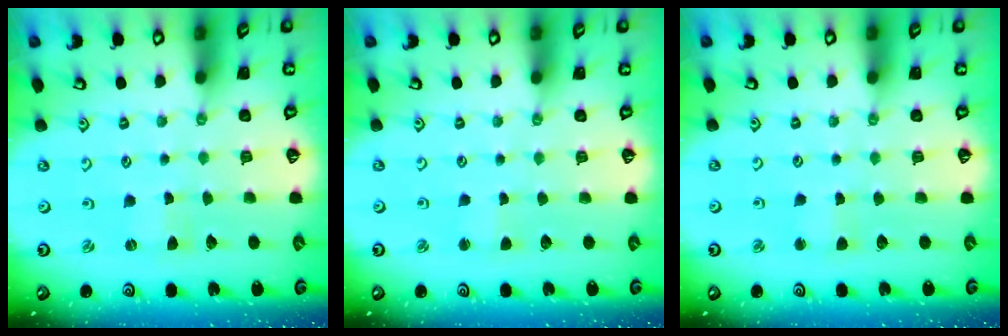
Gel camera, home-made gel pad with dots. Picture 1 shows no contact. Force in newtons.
{"total": 2.0, "press": 2.0, "slide": 0.3}
{"total": 2.5, "press": 2.5, "slide": 0.5}